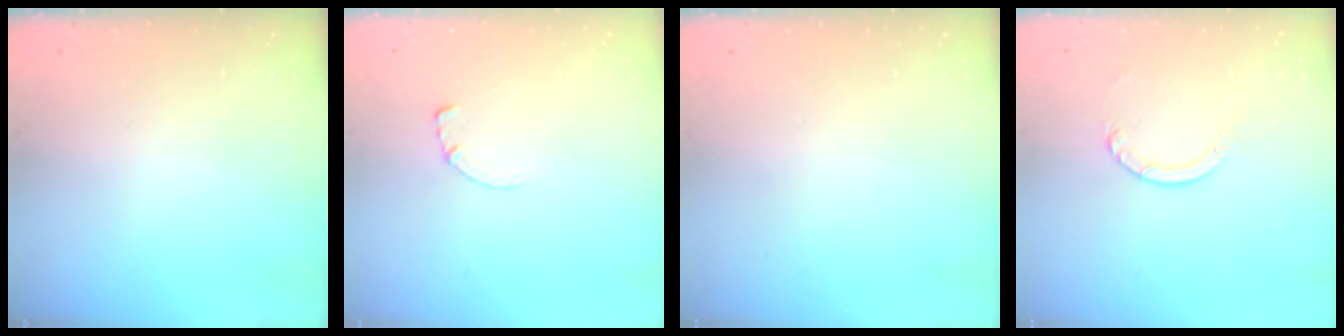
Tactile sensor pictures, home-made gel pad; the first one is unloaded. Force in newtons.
{"total": 0.7, "press": 0.7, "slide": 0.2}
{"total": 0.0}
{"total": 3.9, "press": 3.9, "slide": 0.4}